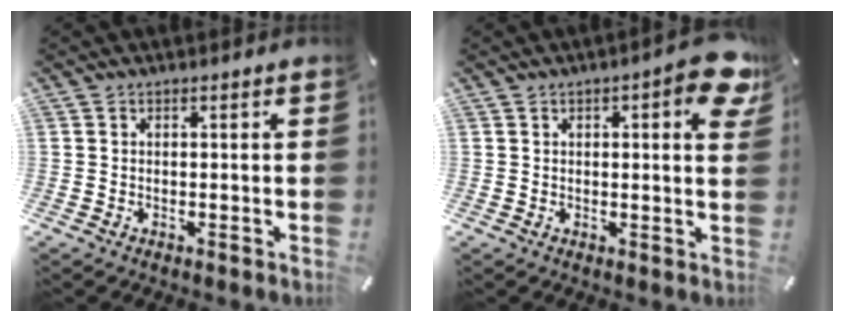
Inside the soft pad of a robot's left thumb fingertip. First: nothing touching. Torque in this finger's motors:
{"motor_torque": [0.50, 0.39, 0.26, -0.23, 0.04]}